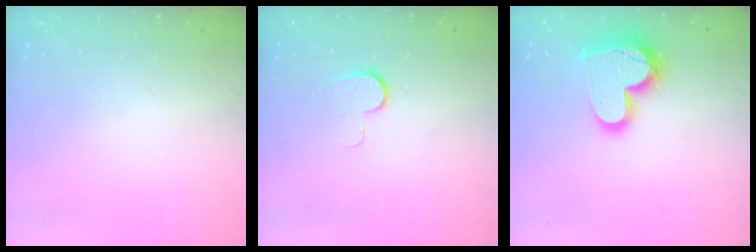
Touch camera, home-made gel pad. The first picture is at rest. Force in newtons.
{"total": 7.0, "press": 7.0, "slide": 0.6}
{"total": 17.4, "press": 17.3, "slide": 1.3}